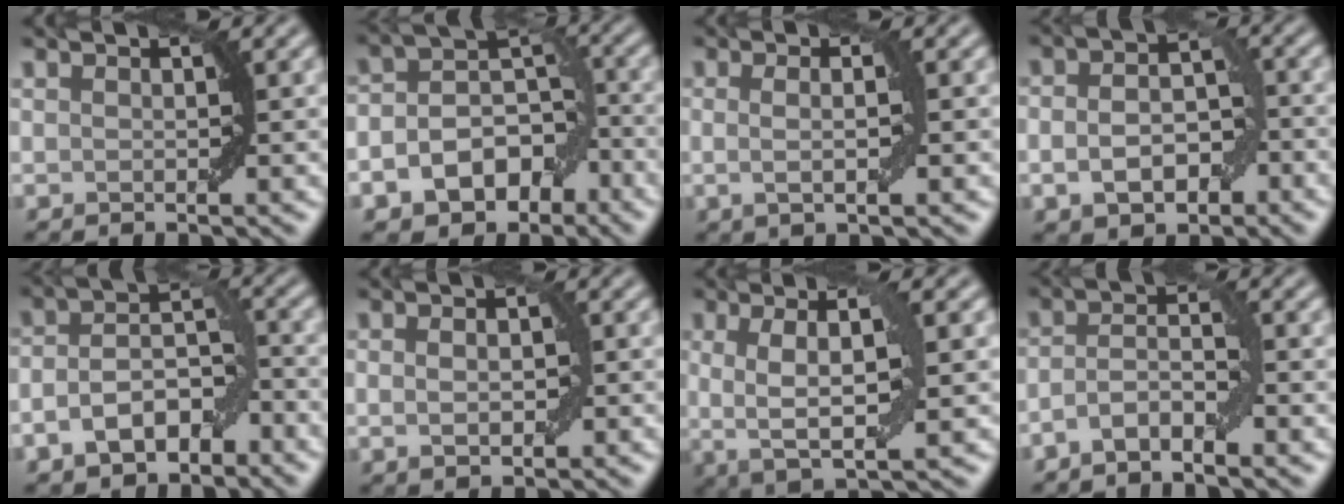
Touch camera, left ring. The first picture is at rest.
{"total": 7.6, "force": [-3.5, 5.1, 4.4], "torque": [-0.067, -0.009, -0.056]}
{"total": 2.5, "force": [0.0, 0.5, 2.4], "torque": [-0.040, -0.003, -0.006]}
{"total": 5.3, "force": [-1.6, 3.3, 3.9], "torque": [-0.065, 0.003, -0.032]}
{"total": 5.6, "force": [-2.7, 3.1, 3.8], "torque": [-0.065, 0.007, -0.058]}
{"total": 2.4, "force": [0.0, 1.4, 2.0], "torque": [-0.029, 0.004, 0.001]}
{"total": 5.5, "force": [0.1, 1.4, 5.3], "torque": [-0.091, 0.001, 0.000]}
{"total": 3.3, "force": [-1.7, 1.0, 2.6], "torque": [-0.051, 0.009, -0.038]}